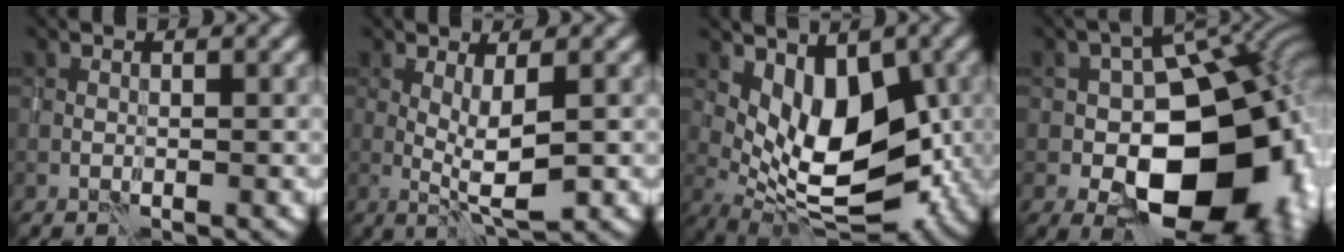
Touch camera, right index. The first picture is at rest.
{"total": 3.5, "force": [0.2, 0.5, 3.4], "torque": [-0.068, -0.007, 0.006]}
{"total": 8.9, "force": [1.0, 4.9, 7.3], "torque": [-0.116, -0.010, 0.019]}
{"total": 17.5, "force": [-3.5, 11.3, 12.9], "torque": [-0.116, -0.001, -0.035]}